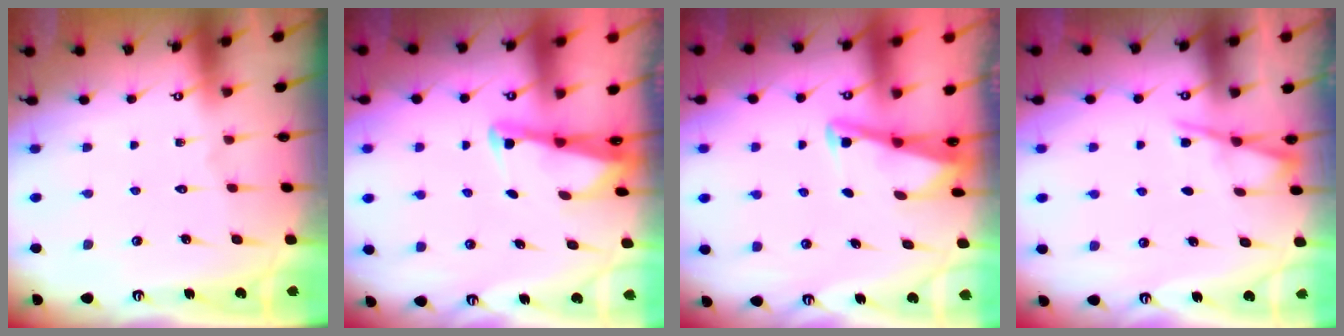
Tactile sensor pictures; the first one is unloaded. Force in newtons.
{"total": 2.4, "press": 2.4, "slide": 0.2}
{"total": 2.8, "press": 2.7, "slide": 0.4}
{"total": 3.6, "press": 3.6, "slide": 0.5}